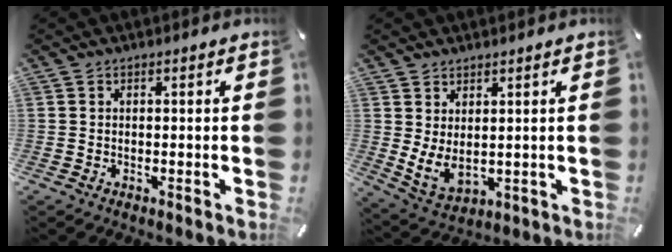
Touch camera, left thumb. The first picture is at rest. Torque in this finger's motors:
{"motor_torque": [1.71, 1.95, 0.94, -0.57, 0.38]}